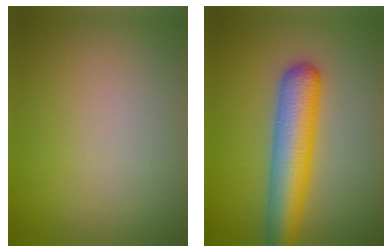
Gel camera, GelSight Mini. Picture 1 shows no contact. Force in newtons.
{"total": 6.5, "press": 6.5, "slide": 0.3}